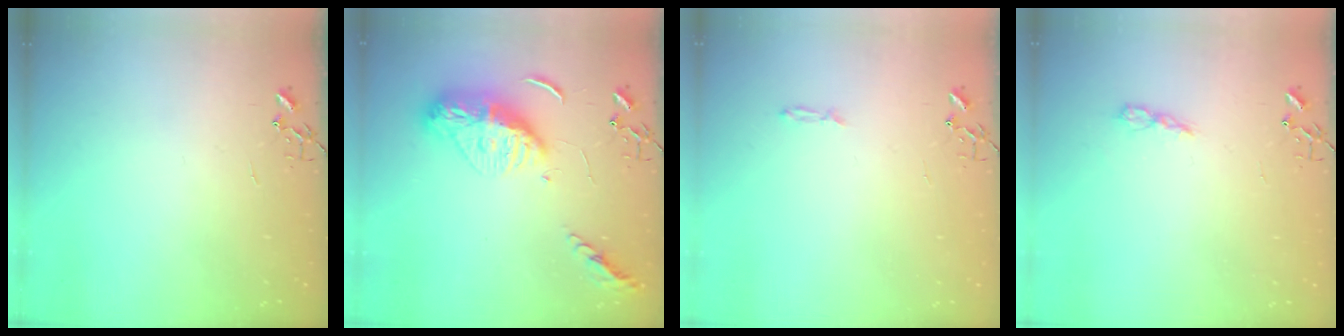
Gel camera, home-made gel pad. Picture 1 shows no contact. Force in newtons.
{"total": 15.4, "press": 15.3, "slide": 1.2}
{"total": 3.4, "press": 3.4, "slide": 0.4}
{"total": 5.0, "press": 5.0, "slide": 0.6}